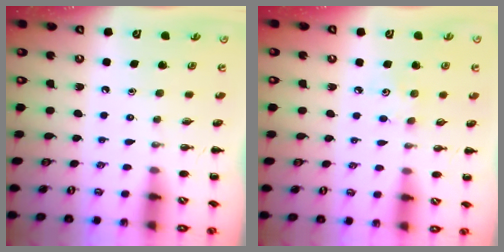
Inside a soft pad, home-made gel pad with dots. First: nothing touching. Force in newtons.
{"total": 3.7, "press": 3.6, "slide": 0.9}